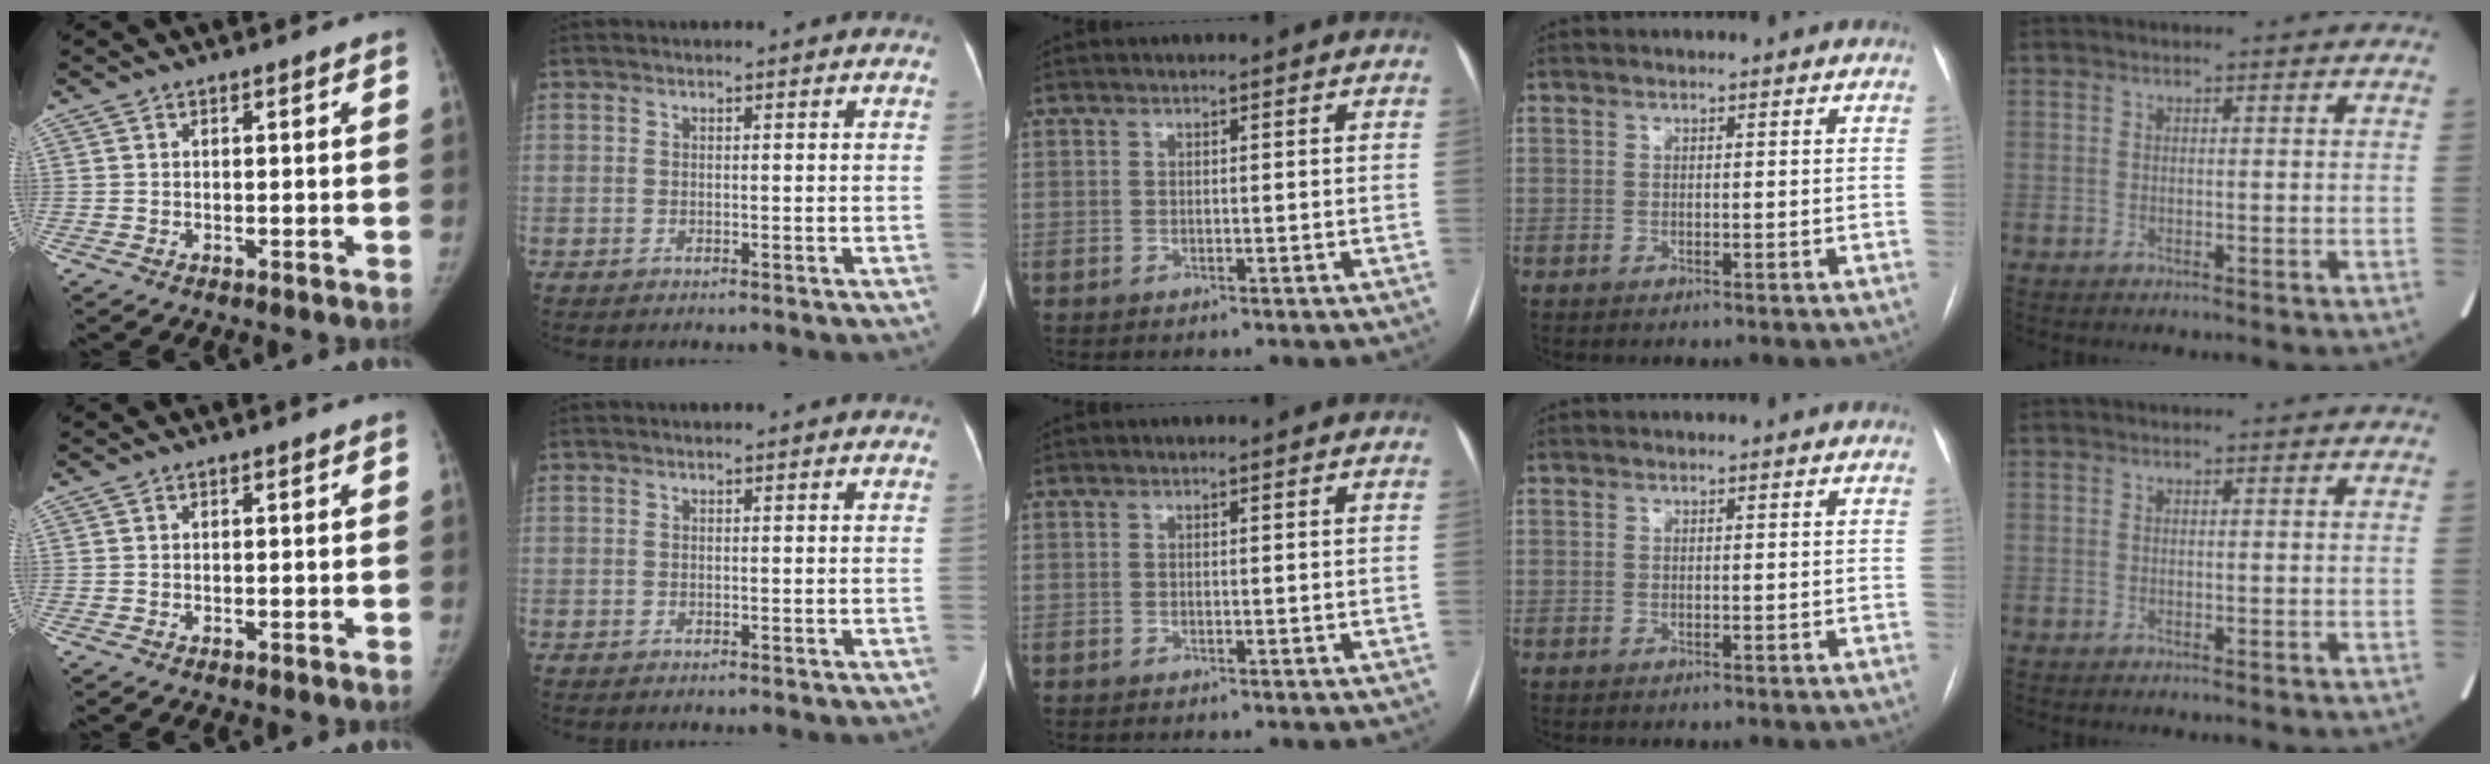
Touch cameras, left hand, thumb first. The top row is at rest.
{}